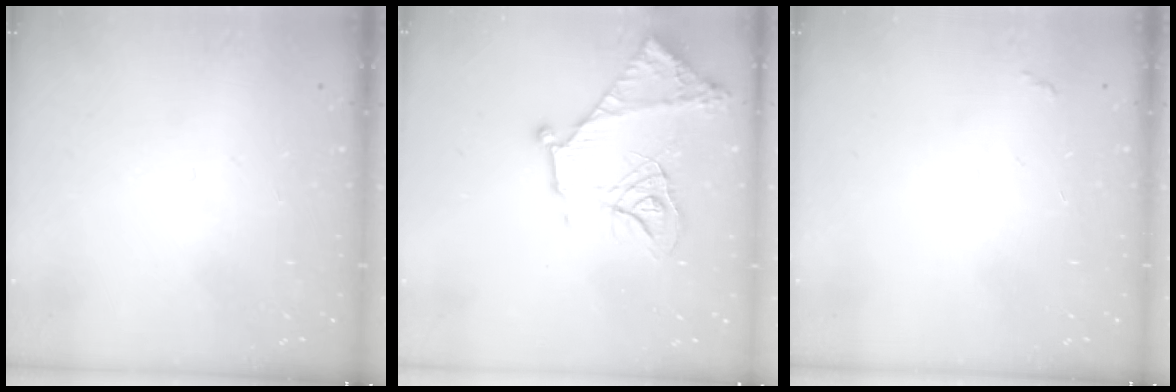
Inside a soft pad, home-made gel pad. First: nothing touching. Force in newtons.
{"total": 18.2, "press": 18.2, "slide": 1.1}
{"total": 2.8, "press": 2.8, "slide": 0.4}